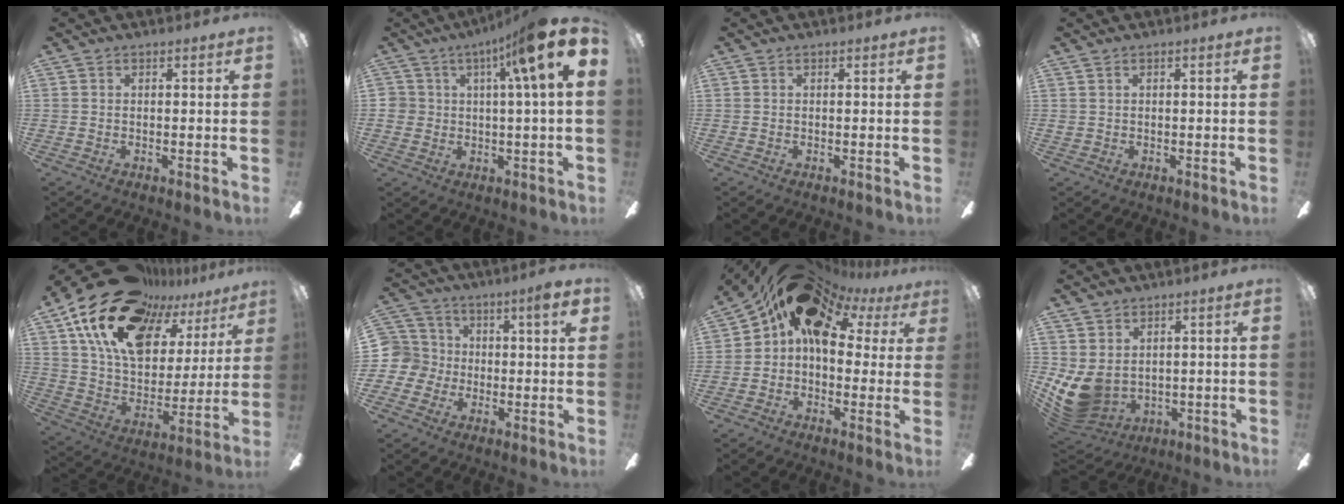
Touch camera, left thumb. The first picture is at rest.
{"total": 12.9, "force": [5.5, 3.6, 11.2], "torque": [-0.168, -0.024, 0.083]}
{"total": 0.0}
{"total": 0.8, "force": [0.1, 0.4, 0.6], "torque": [-0.012, 0.004, 0.002]}
{"total": 22.8, "force": [15.3, 11.5, 12.5], "torque": [-0.246, -0.091, 0.269]}
{"total": 7.1, "force": [0.6, 6.4, 3.1], "torque": [-0.063, 0.015, 0.009]}
{"total": 18.3, "force": [7.8, 11.7, 11.7], "torque": [-0.210, -0.023, 0.136]}
{"total": 8.8, "force": [0.0, 7.1, 5.2], "torque": [-0.142, -0.011, 0.005]}